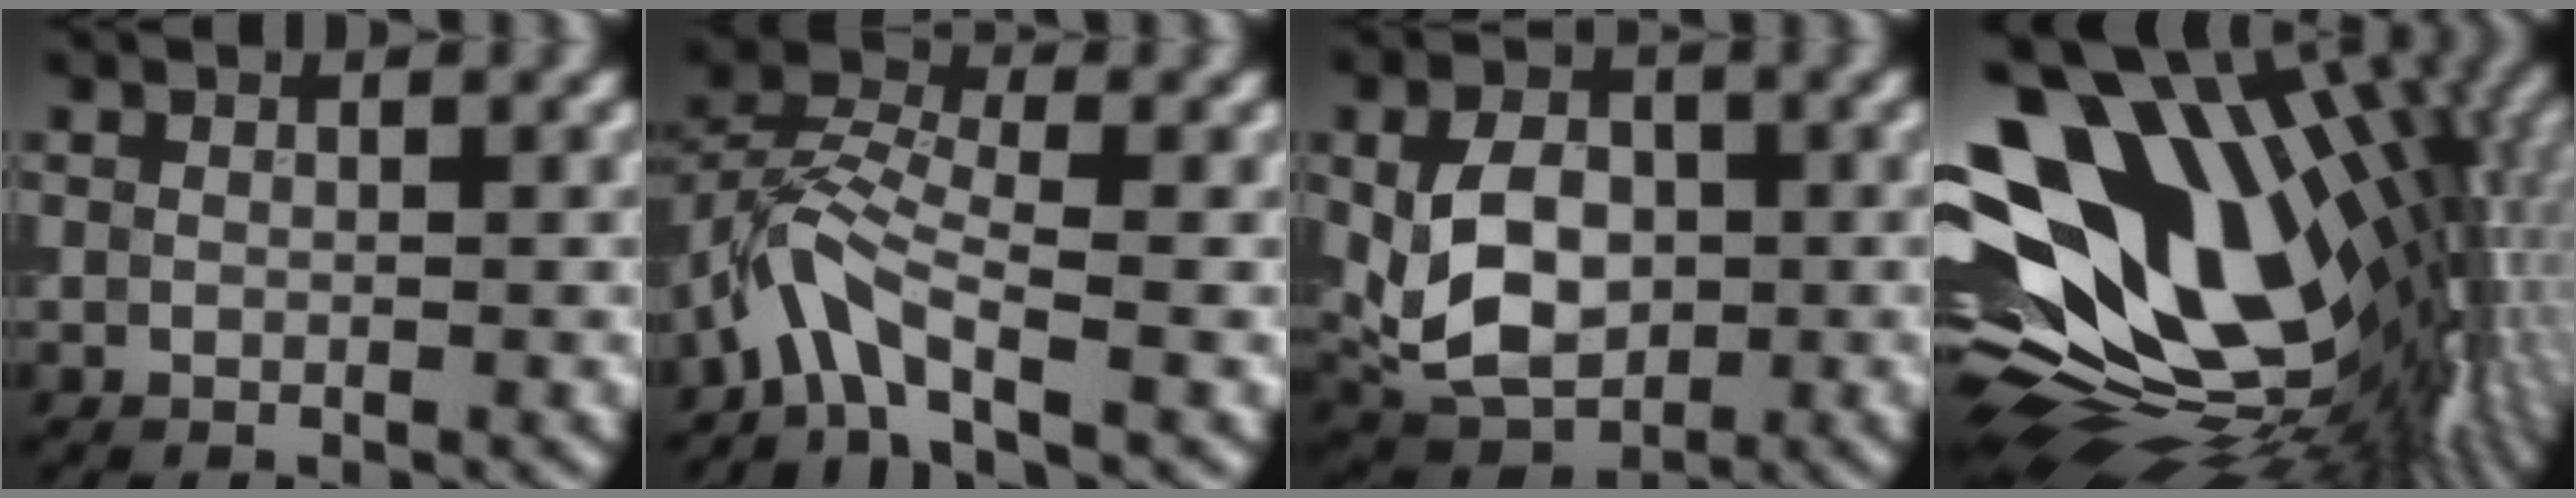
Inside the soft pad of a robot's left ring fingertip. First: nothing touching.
{"total": 4.6, "force": [-2.6, 1.8, 3.2], "torque": [-0.063, 0.011, -0.060]}
{"total": 7.2, "force": [-0.1, 4.9, 5.2], "torque": [-0.100, -0.003, -0.001]}
{"total": 19.8, "force": [3.5, 12.0, 15.3], "torque": [-0.253, -0.015, 0.075]}